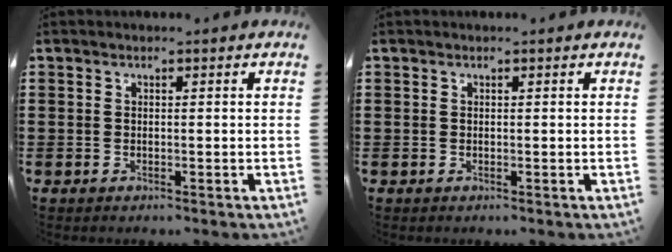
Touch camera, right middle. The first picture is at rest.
{"total": 0.0}